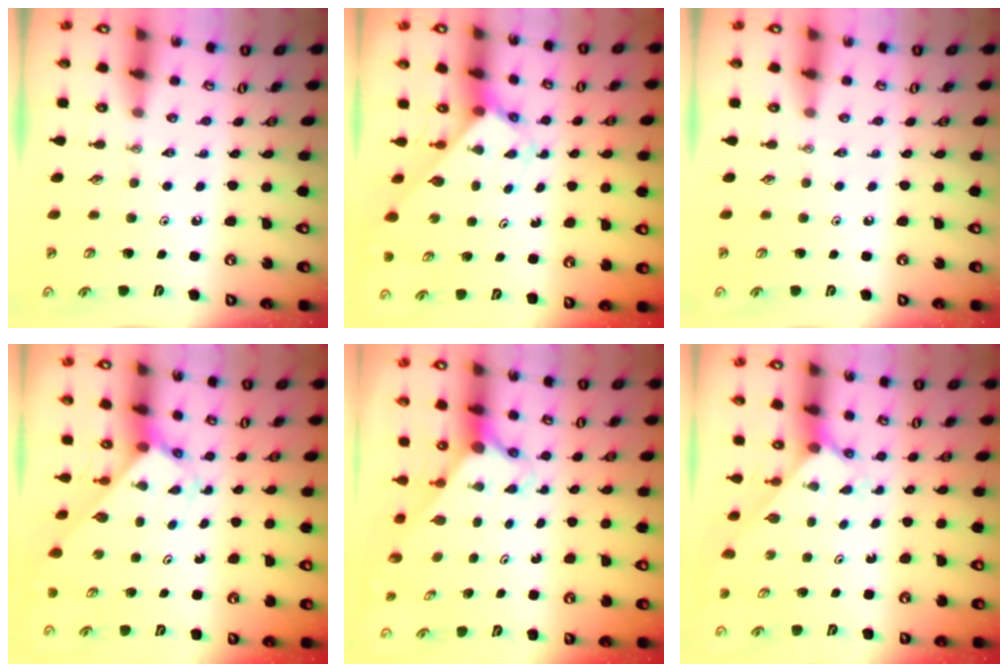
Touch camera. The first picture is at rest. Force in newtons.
{"total": 2.7, "press": 2.7, "slide": 0.1}
{"total": 0.0}
{"total": 2.7, "press": 2.7, "slide": 0.1}
{"total": 2.7, "press": 2.7, "slide": 0.2}
{"total": 2.0, "press": 2.0, "slide": 0.2}